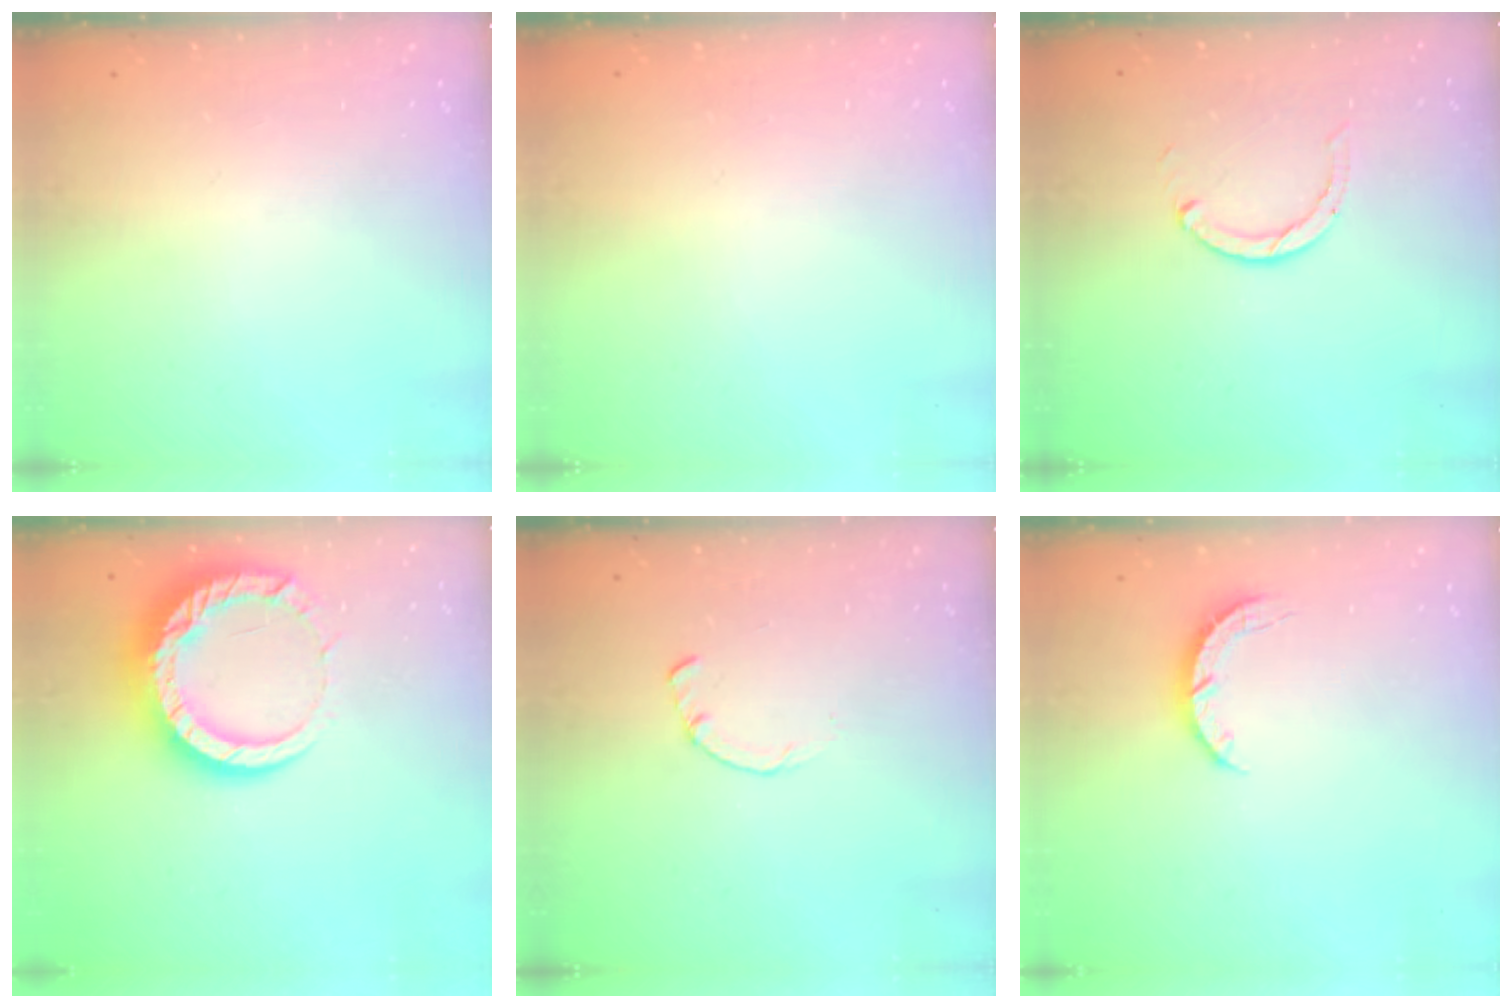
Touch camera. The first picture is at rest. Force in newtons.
{"total": 2.6, "press": 2.6, "slide": 0.2}
{"total": 1.9, "press": 1.9, "slide": 0.2}
{"total": 14.0, "press": 14.0, "slide": 1.2}
{"total": 1.7, "press": 1.7, "slide": 0.2}
{"total": 3.6, "press": 3.5, "slide": 0.5}